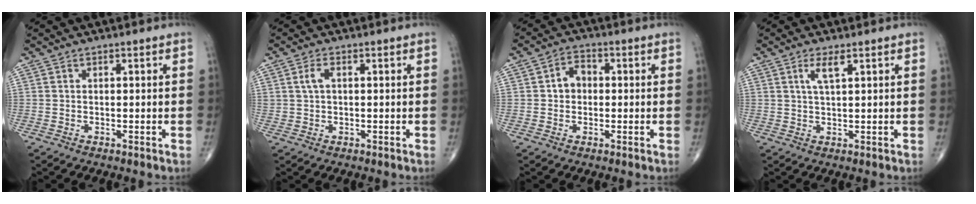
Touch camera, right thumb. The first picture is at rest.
{"total": 2.6, "force": [0.6, 1.5, 2.0], "torque": [-0.040, 0.004, 0.015]}
{"total": 4.1, "force": [0.1, 3.3, 2.5], "torque": [-0.026, 0.016, -0.007]}
{"total": 3.0, "force": [1.4, 0.7, 2.6], "torque": [-0.057, -0.004, 0.030]}